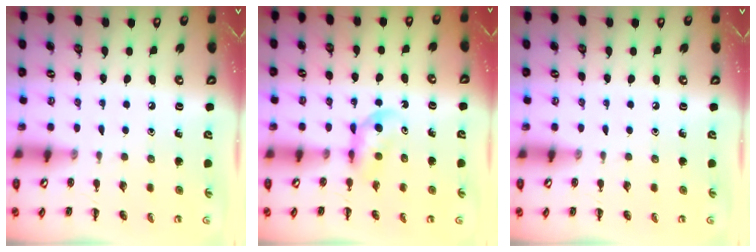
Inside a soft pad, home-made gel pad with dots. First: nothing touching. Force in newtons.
{"total": 4.1, "press": 4.0, "slide": 0.9}
{"total": 0.0}